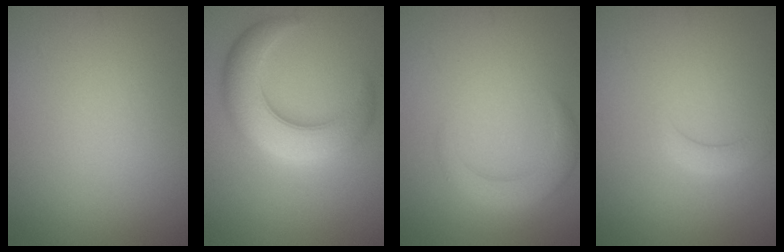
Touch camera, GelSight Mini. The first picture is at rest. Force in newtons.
{"total": 7.6, "press": 7.6, "slide": 0.2}
{"total": 2.9, "press": 2.9, "slide": 0.2}
{"total": 1.9, "press": 1.9, "slide": 0.2}